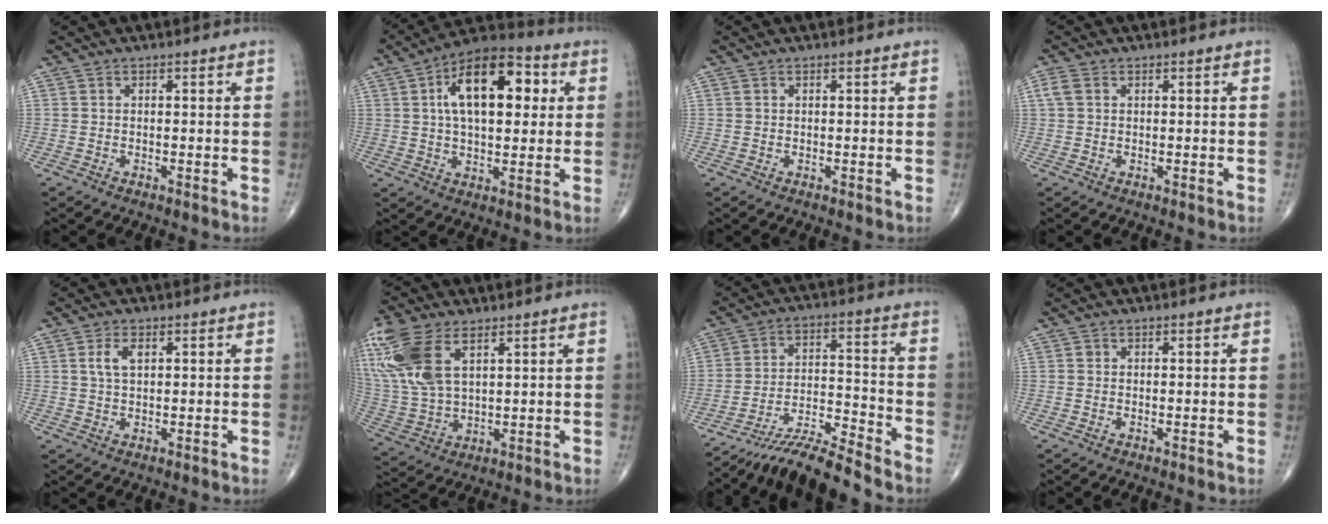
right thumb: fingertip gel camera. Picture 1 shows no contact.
{"total": 17.5, "force": [4.3, 9.0, 14.4], "torque": [-0.204, 0.017, 0.062]}
{"total": 0.0}
{"total": 2.2, "force": [0.7, 1.6, 1.4], "torque": [-0.038, 0.010, 0.015]}
{"total": 3.5, "force": [1.1, 1.8, 2.8], "torque": [-0.053, 0.003, 0.023]}
{"total": 17.3, "force": [7.5, 9.1, 12.7], "torque": [-0.300, -0.013, 0.153]}
{"total": 10.1, "force": [-9.7, -1.1, 2.4], "torque": [-0.054, 0.075, -0.176]}
{"total": 0.5, "force": [0.1, 0.5, 0.1], "torque": [0.000, 0.001, 0.002]}